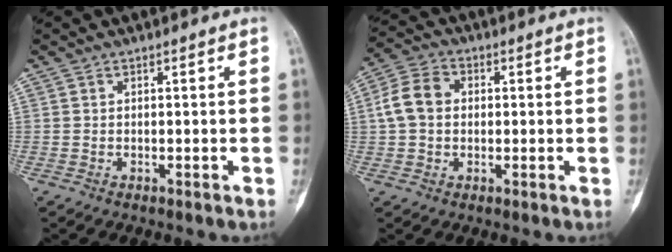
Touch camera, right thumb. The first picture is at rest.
{"total": 7.4, "force": [0.6, 5.8, 4.7], "torque": [-0.084, 0.020, 0.004]}